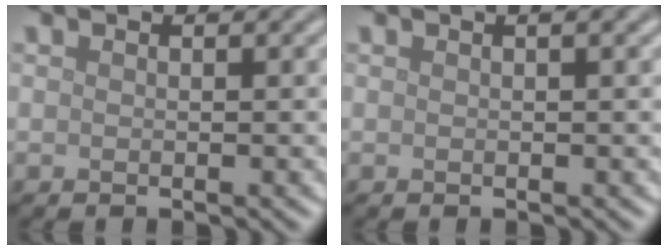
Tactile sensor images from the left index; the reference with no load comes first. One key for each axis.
{"total": 1.5, "fx": 0.7, "fy": 0.4, "fz": 1.3, "tx": -0.016, "ty": 0.005, "tz": 0.006}